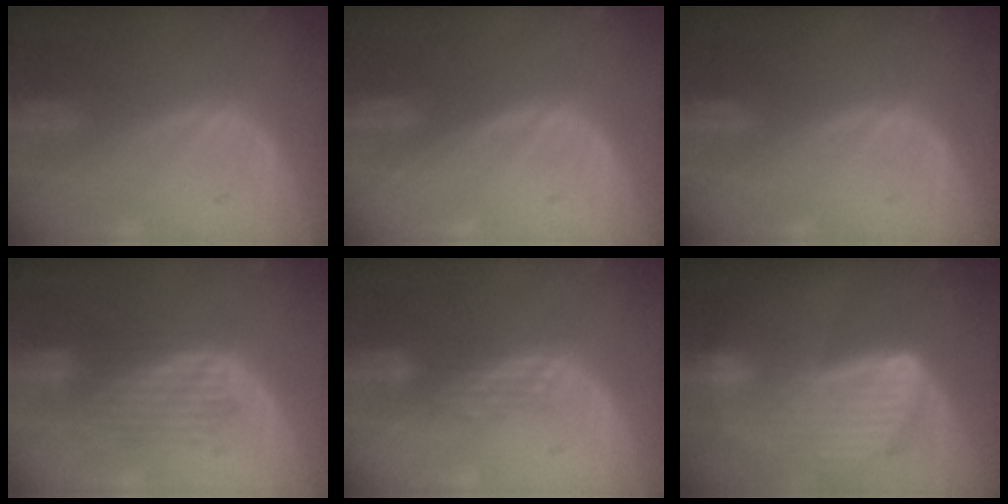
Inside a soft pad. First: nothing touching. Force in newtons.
{"total": 0.0}
{"total": 0.0}
{"total": 5.9, "press": 5.9, "slide": 0.4}
{"total": 2.8, "press": 2.4, "slide": 1.4}
{"total": 9.1, "press": 8.0, "slide": 4.5}